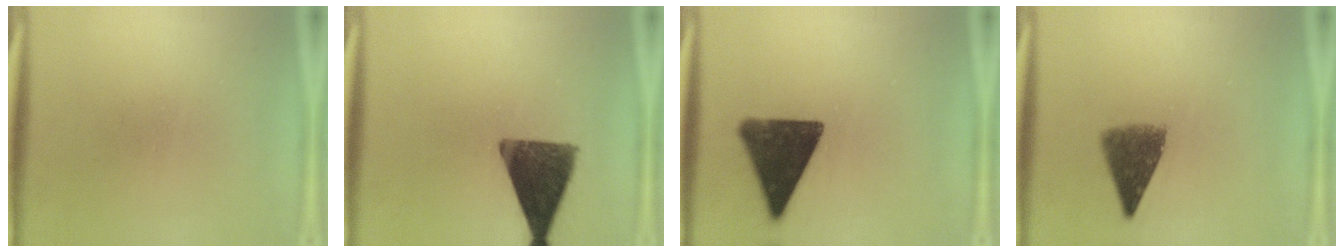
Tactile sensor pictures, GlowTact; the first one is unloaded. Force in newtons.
{"total": 12.8}
{"total": 14.4}
{"total": 7.2}